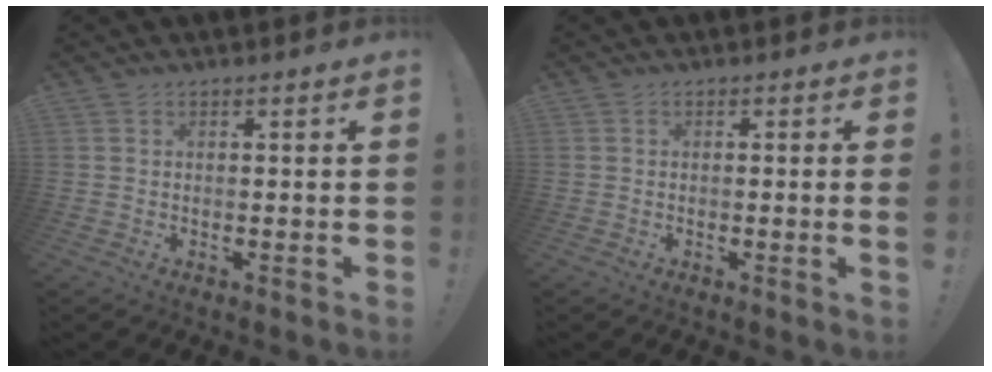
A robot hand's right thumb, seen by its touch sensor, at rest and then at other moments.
{"total": 1.6, "force": [0.0, -0.6, 1.4], "torque": [-0.016, -0.006, -0.003]}